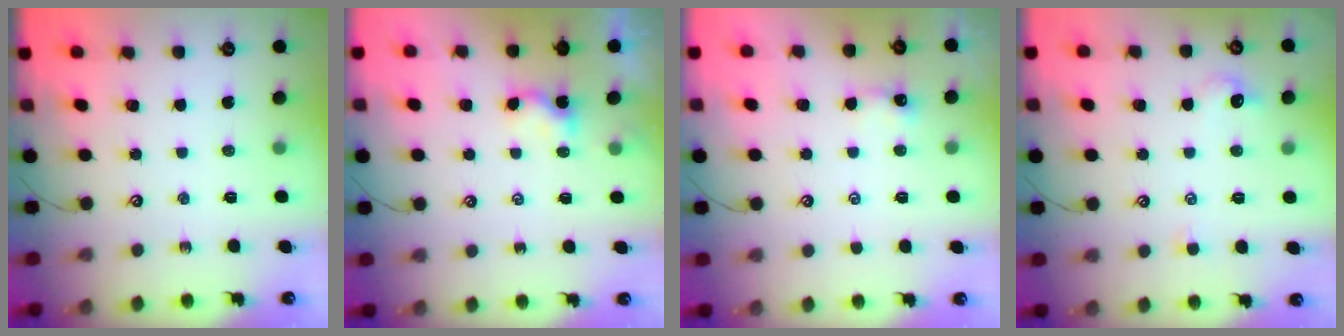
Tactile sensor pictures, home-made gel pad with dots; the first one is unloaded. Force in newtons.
{"total": 2.2, "press": 2.1, "slide": 0.5}
{"total": 0.0}
{"total": 0.9, "press": 0.6, "slide": 0.6}